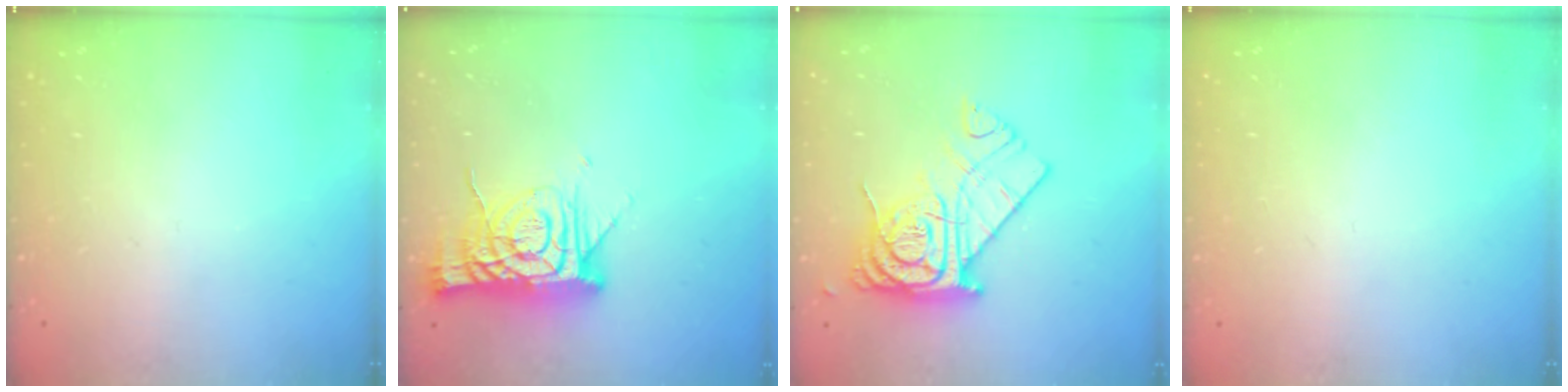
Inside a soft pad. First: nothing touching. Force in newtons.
{"total": 12.7, "press": 12.7, "slide": 1.2}
{"total": 15.3, "press": 15.2, "slide": 1.5}
{"total": 0.7, "press": 0.6, "slide": 0.1}